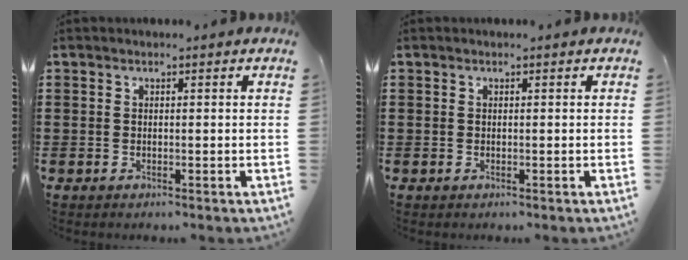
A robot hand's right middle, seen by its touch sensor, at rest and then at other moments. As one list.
[{"total": 0.0}]